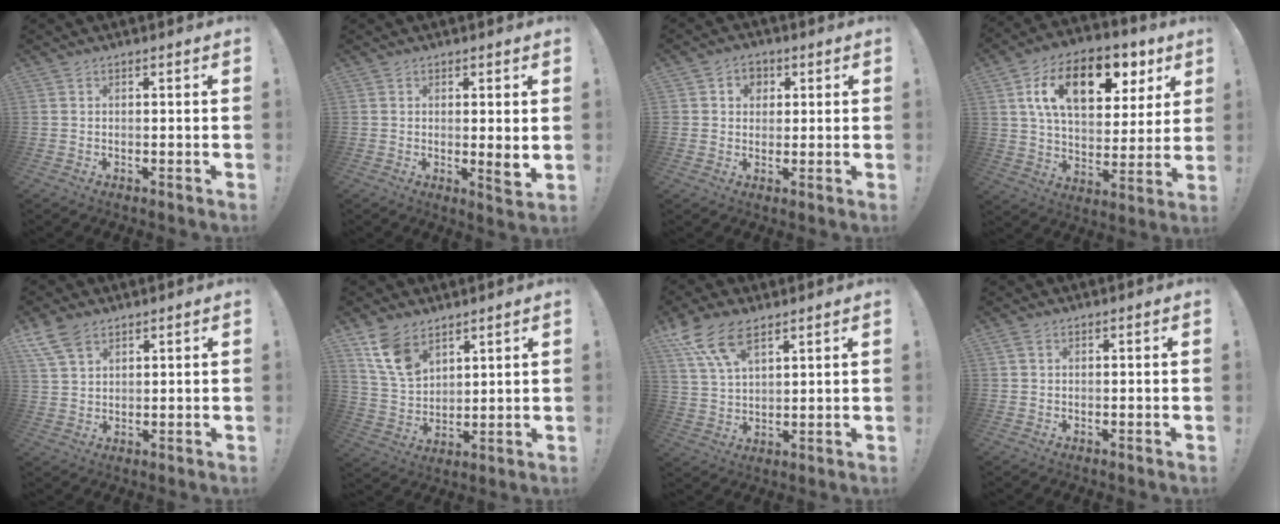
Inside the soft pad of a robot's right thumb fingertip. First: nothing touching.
{"total": 3.7, "force": [0.8, 0.3, 3.6], "torque": [-0.038, -0.019, 0.010]}
{"total": 4.8, "force": [1.3, 4.4, 1.5], "torque": [-0.021, 0.001, 0.024]}
{"total": 18.9, "force": [8.4, 10.8, 13.0], "torque": [-0.201, -0.027, 0.142]}
{"total": 7.8, "force": [5.1, 4.2, 4.1], "torque": [-0.080, -0.014, 0.102]}
{"total": 11.2, "force": [7.4, 6.4, 5.4], "torque": [-0.109, -0.034, 0.148]}
{"total": 11.4, "force": [7.5, 5.3, 6.8], "torque": [-0.135, -0.025, 0.146]}
{"total": 1.2, "force": [0.5, 0.6, 0.9], "torque": [-0.016, 0.002, 0.008]}